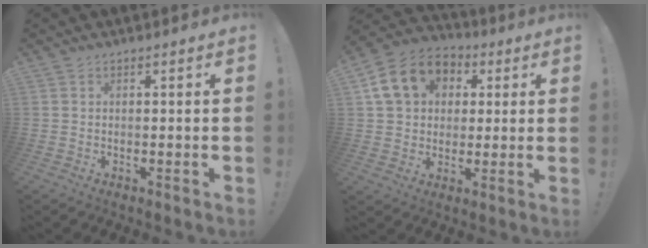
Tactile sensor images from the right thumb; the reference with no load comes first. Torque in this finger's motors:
{"motor_torque": [1.57, 1.58, 0.64, -0.35, 0.09]}